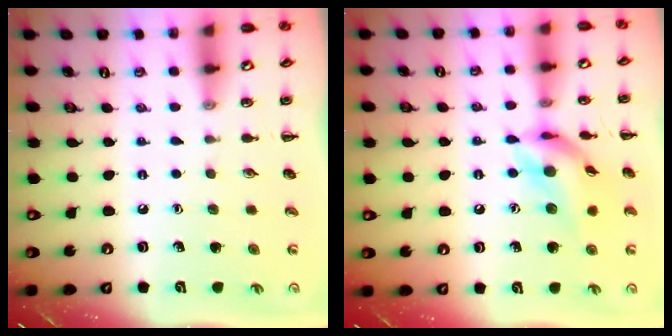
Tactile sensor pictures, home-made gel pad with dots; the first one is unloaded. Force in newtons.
{"total": 13.4, "press": 13.2, "slide": 2.3}